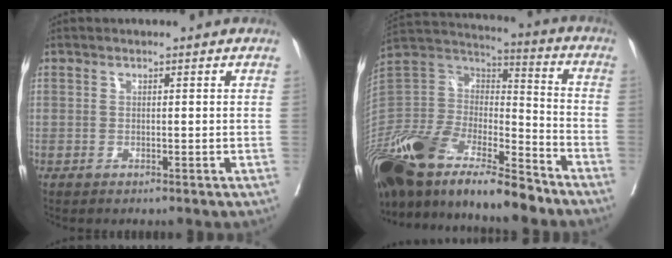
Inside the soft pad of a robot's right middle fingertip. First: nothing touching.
{"total": 26.0, "force": [-19.7, 6.8, 15.5], "torque": [-0.315, -0.027, -0.363]}